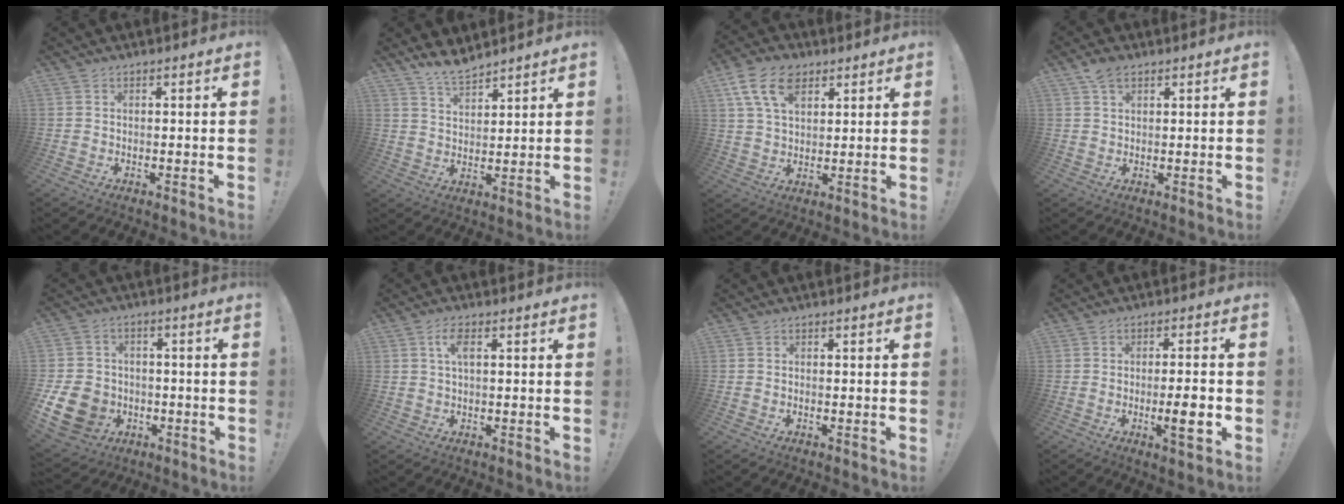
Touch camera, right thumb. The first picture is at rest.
{"total": 6.8, "force": [6.1, 1.9, 2.2], "torque": [-0.050, -0.032, 0.115]}
{"total": 12.8, "force": [6.3, 8.1, 7.7], "torque": [-0.137, -0.014, 0.118]}
{"total": 4.1, "force": [2.4, 2.2, 2.4], "torque": [-0.035, -0.008, 0.043]}
{"total": 13.9, "force": [-4.2, 11.6, 6.3], "torque": [-0.139, 0.023, -0.071]}
{"total": 3.7, "force": [1.0, 1.3, 3.3], "torque": [-0.065, 0.006, 0.016]}
{"total": 0.6, "force": [-0.6, 0.0, 0.2], "torque": [-0.010, 0.001, -0.009]}
{"total": 8.2, "force": [-2.4, 1.0, 7.8], "torque": [-0.111, 0.000, -0.040]}